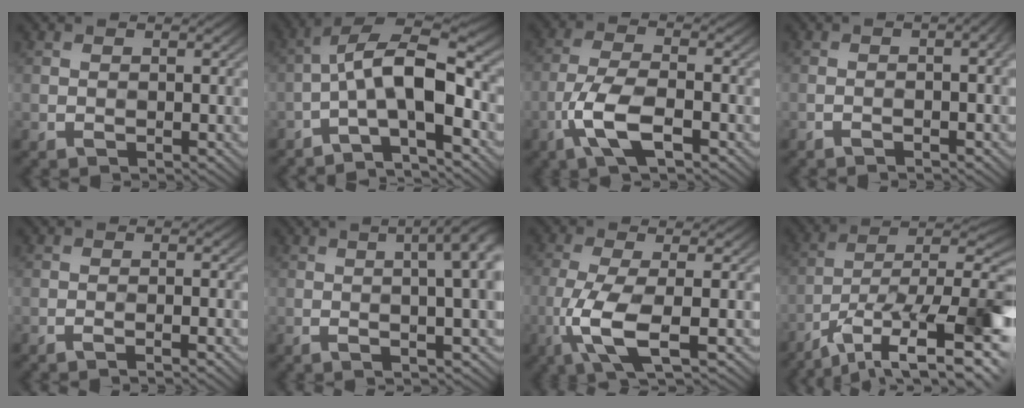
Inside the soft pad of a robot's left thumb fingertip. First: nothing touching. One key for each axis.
{"total": 12.1, "fx": -3.3, "fy": 4.1, "fz": 10.9, "tx": -0.180, "ty": 0.010, "tz": -0.051}
{"total": 6.9, "fx": -3.0, "fy": 2.6, "fz": 5.7, "tx": -0.123, "ty": 0.003, "tz": -0.063}
{"total": 3.5, "fx": -1.6, "fy": 0.6, "fz": 3.0, "tx": -0.033, "ty": 0.008, "tz": -0.024}
{"total": 1.2, "fx": -0.8, "fy": 0.1, "fz": 0.9, "tx": -0.005, "ty": 0.004, "tz": -0.018}
{"total": 8.4, "fx": 1.0, "fy": 2.2, "fz": 8.1, "tx": -0.083, "ty": 0.019, "tz": 0.029}
{"total": 6.1, "fx": -1.3, "fy": 1.6, "fz": 5.8, "tx": -0.121, "ty": 0.002, "tz": -0.039}
{"total": 16.9, "fx": -7.8, "fy": 6.6, "fz": 13.5, "tx": -0.224, "ty": -0.020, "tz": -0.112}